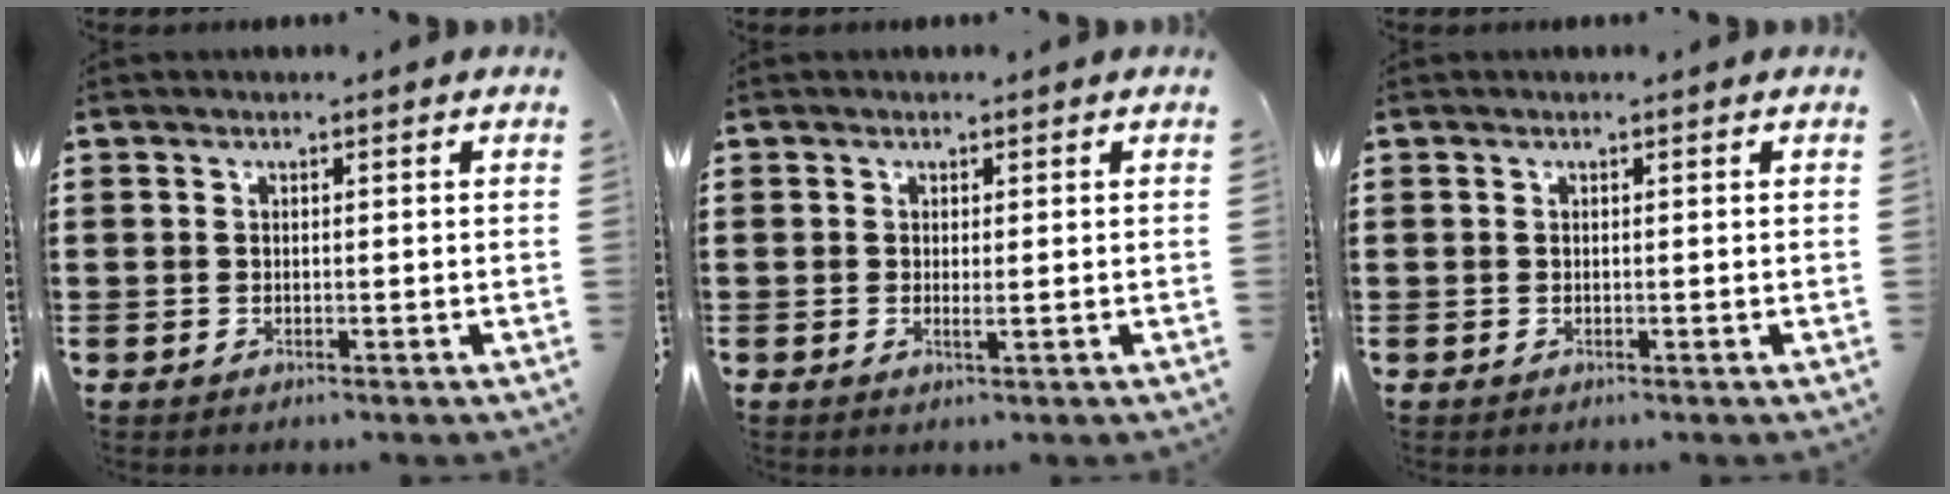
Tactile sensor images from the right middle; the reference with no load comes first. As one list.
[{"total": 1.0, "force": [0.1, 0.1, 0.9], "torque": [-0.018, 0.000, 0.002]}, {"total": 0.0}]